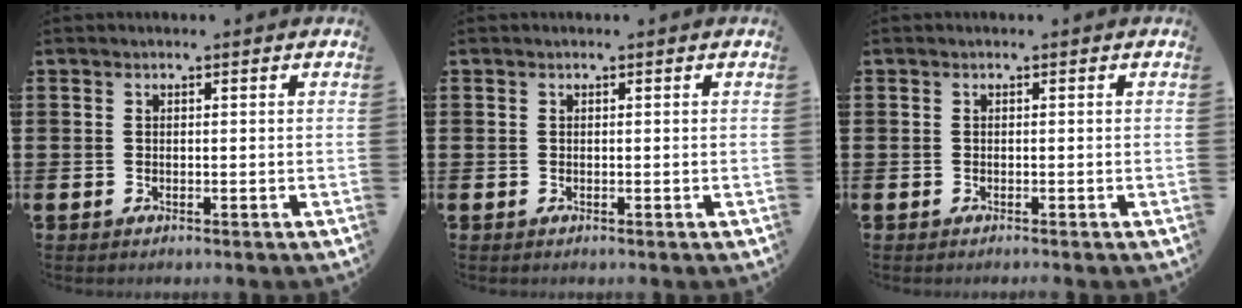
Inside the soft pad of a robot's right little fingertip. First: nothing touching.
{"total": 0.0}
{"total": 0.0}